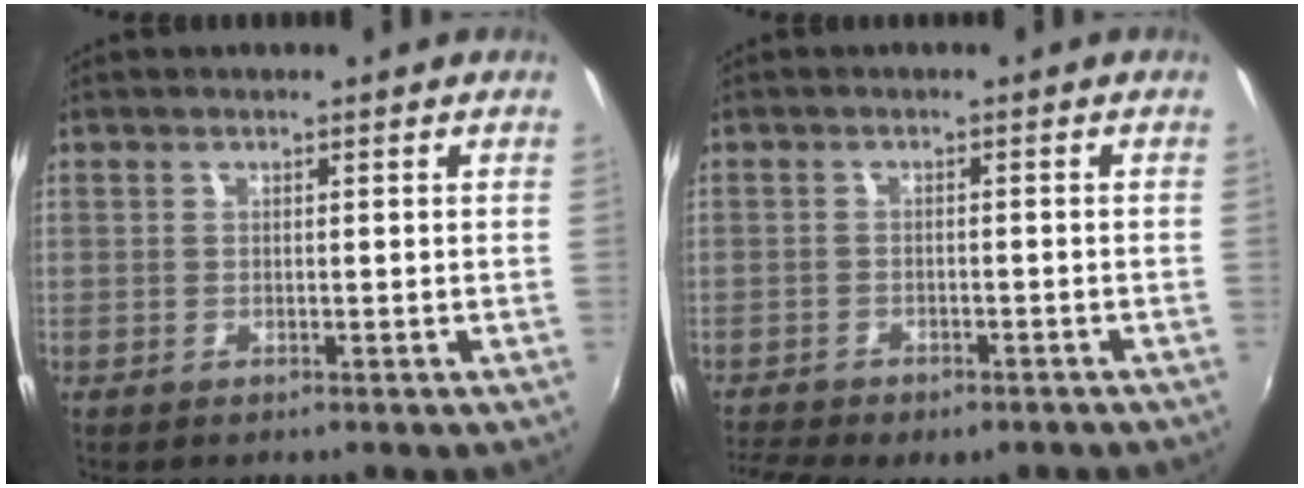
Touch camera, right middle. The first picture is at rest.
{"total": 10.2, "force": [-7.9, 3.8, 5.1], "torque": [-0.127, -0.038, -0.123]}